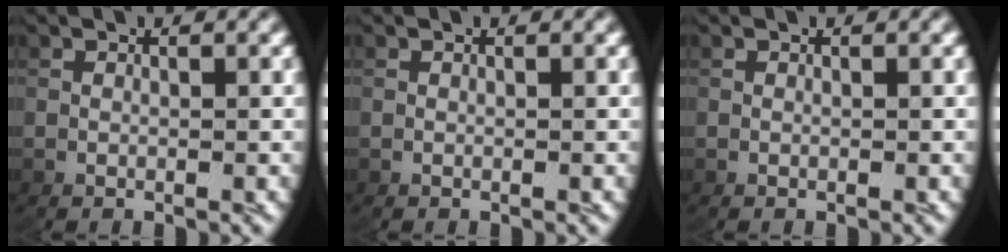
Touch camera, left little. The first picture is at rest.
{"total": 0.0}
{"total": 0.0}